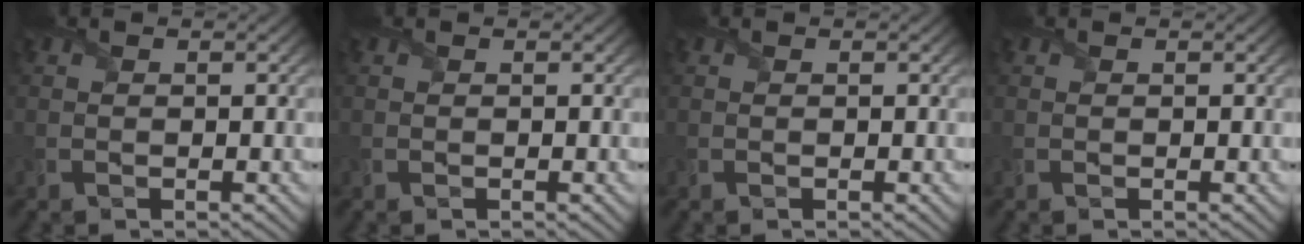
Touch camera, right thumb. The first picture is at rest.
{"total": 0.0}
{"total": 0.0}
{"total": 0.0}